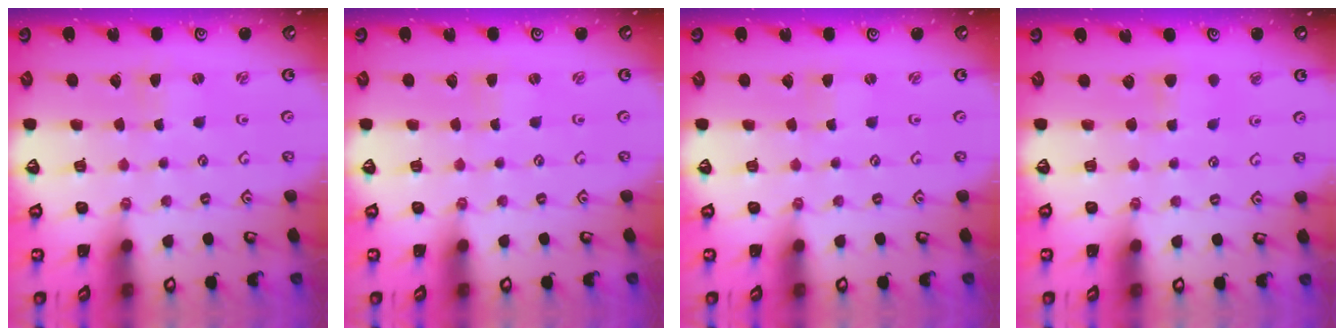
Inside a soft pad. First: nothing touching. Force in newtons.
{"total": 0.0}
{"total": 0.0}
{"total": 4.5, "press": 4.4, "slide": 0.9}